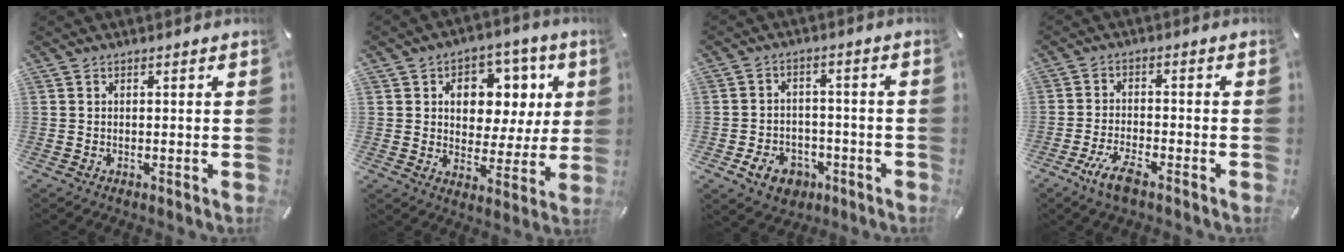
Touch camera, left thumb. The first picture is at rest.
{"total": 10.4, "force": [2.9, 8.6, 5.0], "torque": [-0.071, -0.019, 0.051]}
{"total": 7.9, "force": [-3.9, 6.0, 3.3], "torque": [-0.061, 0.025, -0.070]}
{"total": 6.5, "force": [-4.3, 2.1, 4.4], "torque": [-0.097, 0.009, -0.079]}